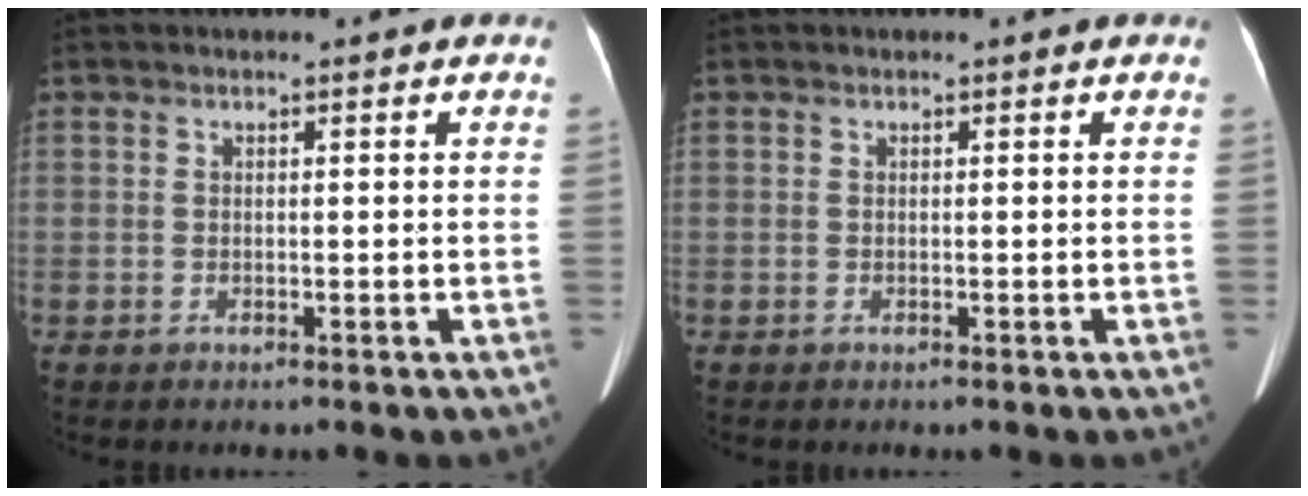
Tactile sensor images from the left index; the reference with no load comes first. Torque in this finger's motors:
{"motor_torque": [0.01, 0.02, 0.01, 0.00]}